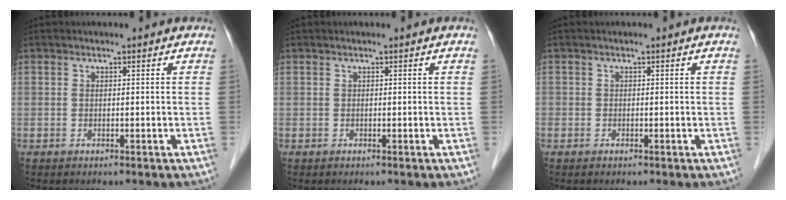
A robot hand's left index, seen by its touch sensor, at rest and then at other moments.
{"total": 0.0}
{"total": 0.0}